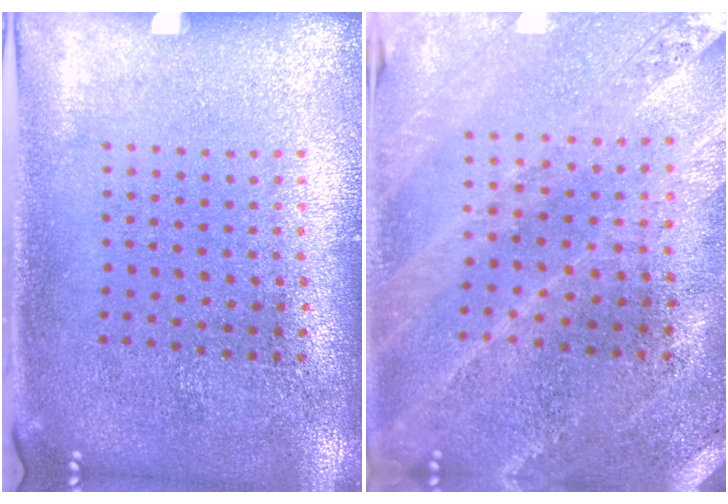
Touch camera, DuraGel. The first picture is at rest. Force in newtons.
{"total": 1.0, "press": 1.0, "slide": 0.3}